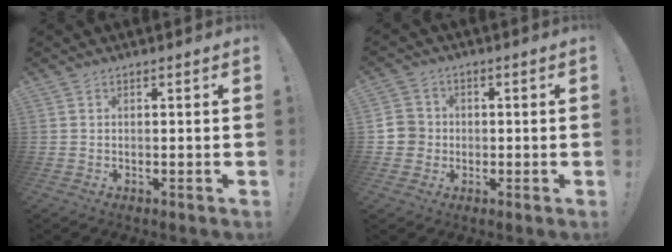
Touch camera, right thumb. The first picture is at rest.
{"total": 5.4, "force": [-0.6, 5.3, 1.1], "torque": [-0.028, 0.009, -0.011]}